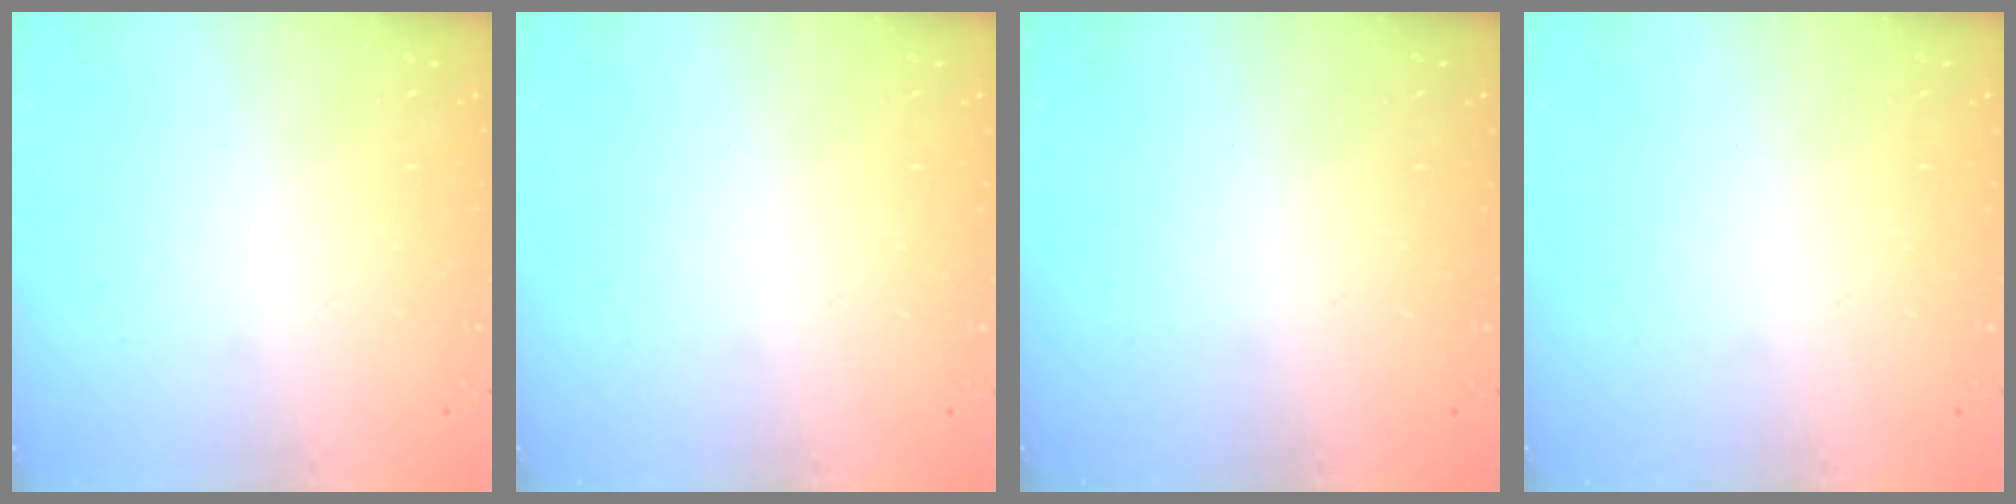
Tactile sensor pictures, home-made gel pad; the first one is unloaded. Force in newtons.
{"total": 0.0}
{"total": 0.0}
{"total": 0.0}